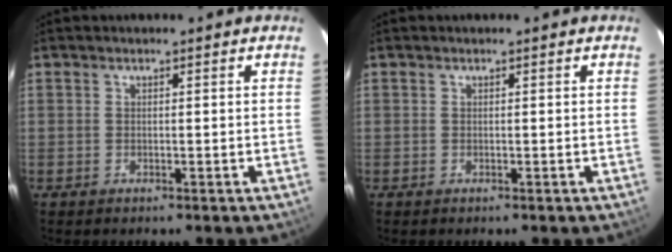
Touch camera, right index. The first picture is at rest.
{"total": 0.0}